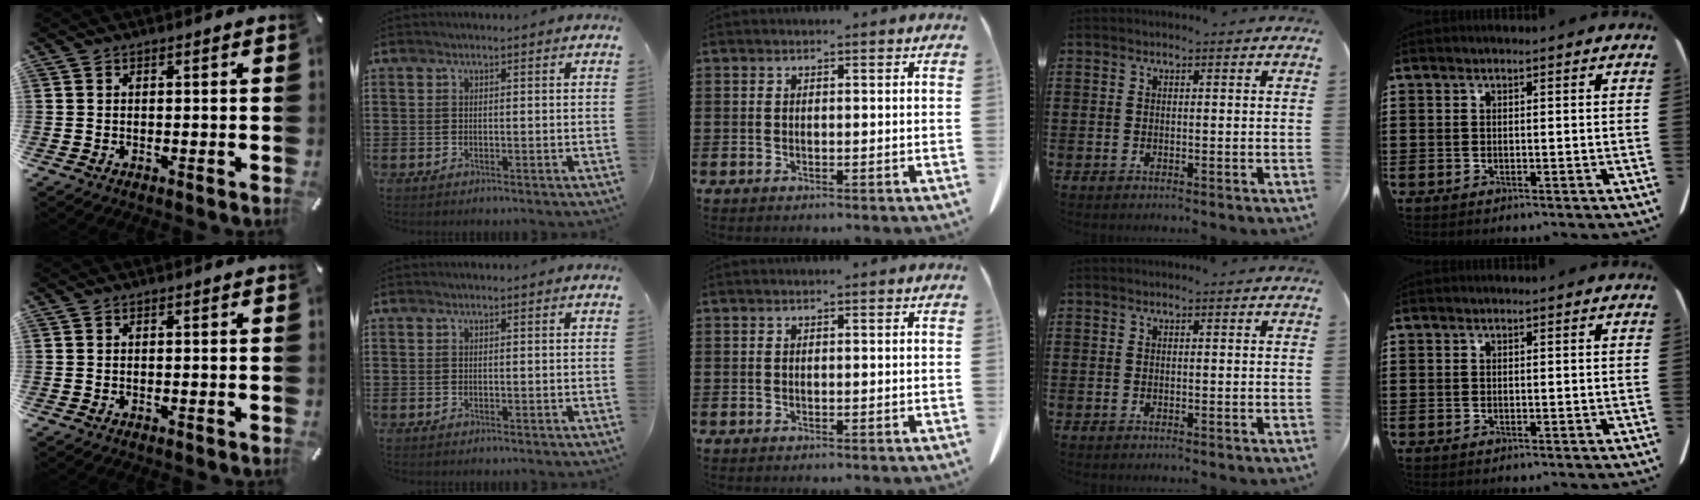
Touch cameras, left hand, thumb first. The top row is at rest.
{}